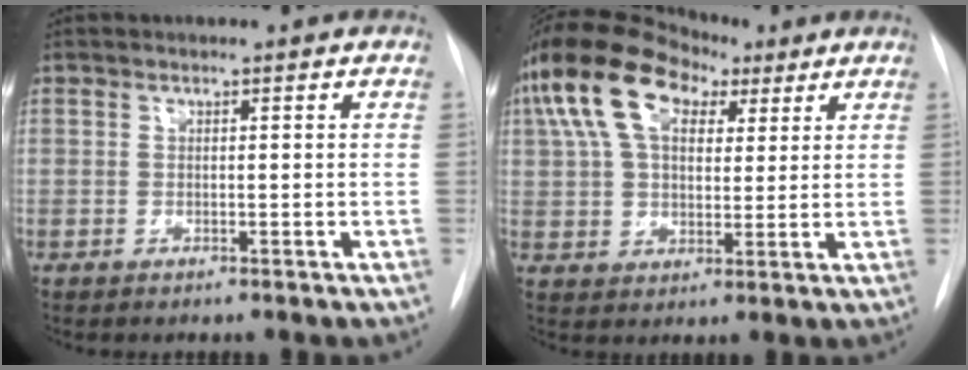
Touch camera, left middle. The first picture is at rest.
{"total": 14.9, "force": [7.5, 8.3, 9.8], "torque": [-0.212, 0.056, 0.137]}